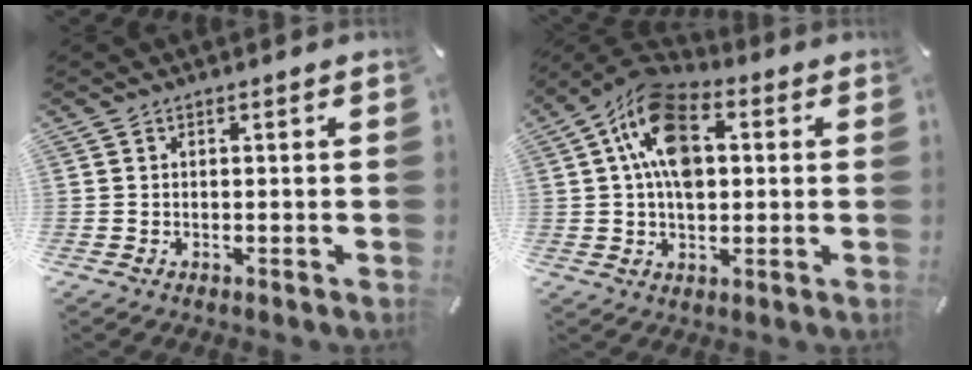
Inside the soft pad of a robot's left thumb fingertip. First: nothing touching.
{"total": 14.6, "force": [2.8, 9.6, 10.7], "torque": [-0.203, 0.001, 0.051]}